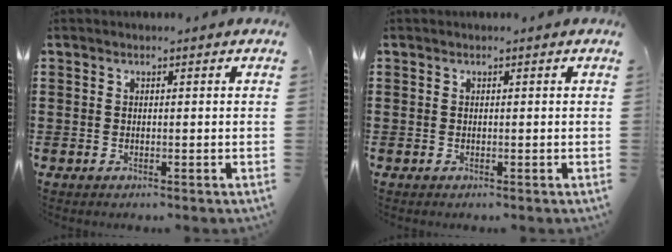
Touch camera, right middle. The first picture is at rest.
{"total": 0.0}